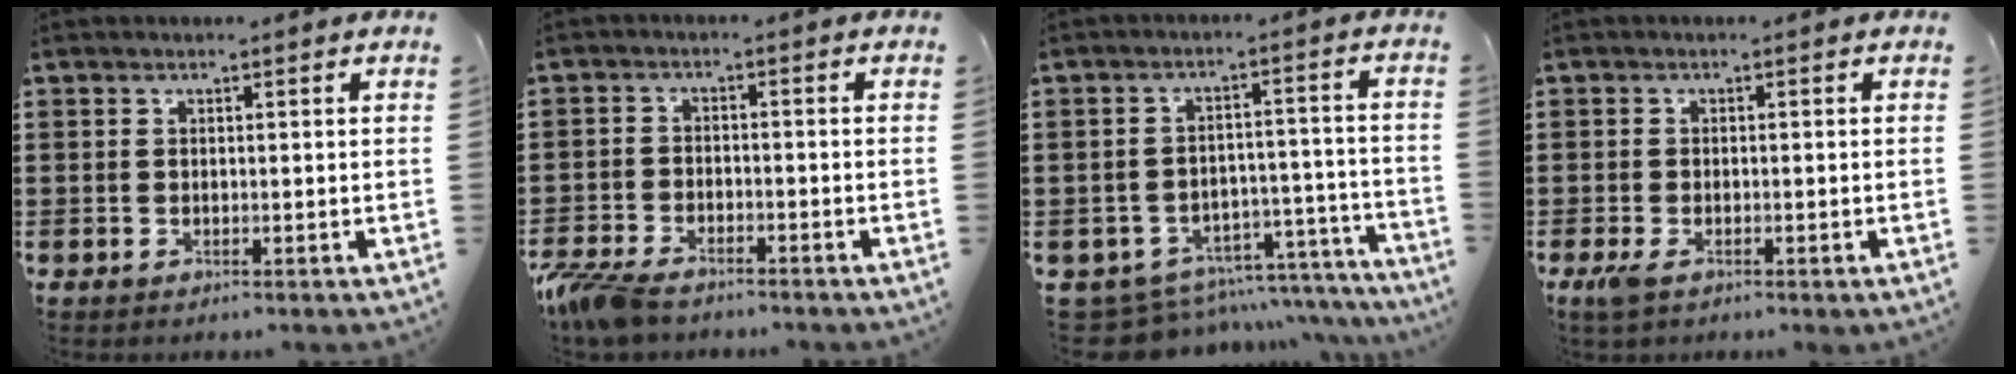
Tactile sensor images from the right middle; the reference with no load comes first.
{"total": 4.8, "force": [-4.1, 1.3, 2.2], "torque": [-0.064, -0.006, -0.085]}
{"total": 6.8, "force": [-6.3, 2.2, 1.5], "torque": [-0.035, 0.019, -0.120]}
{"total": 1.8, "force": [-0.7, 0.7, 1.5], "torque": [-0.044, -0.008, -0.017]}